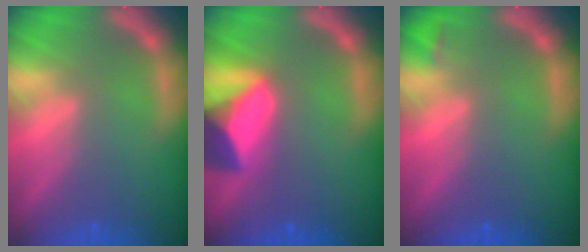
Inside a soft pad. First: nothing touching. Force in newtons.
{"total": 8.4}
{"total": 0.9}